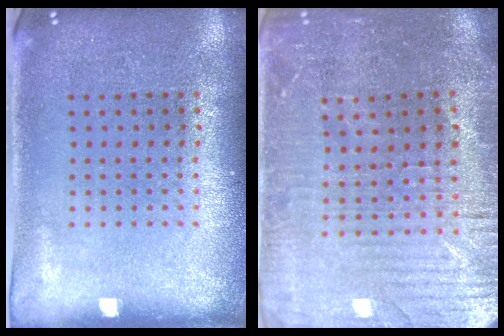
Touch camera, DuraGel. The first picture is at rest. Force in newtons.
{"total": 2.2, "press": 2.2, "slide": 0.5}